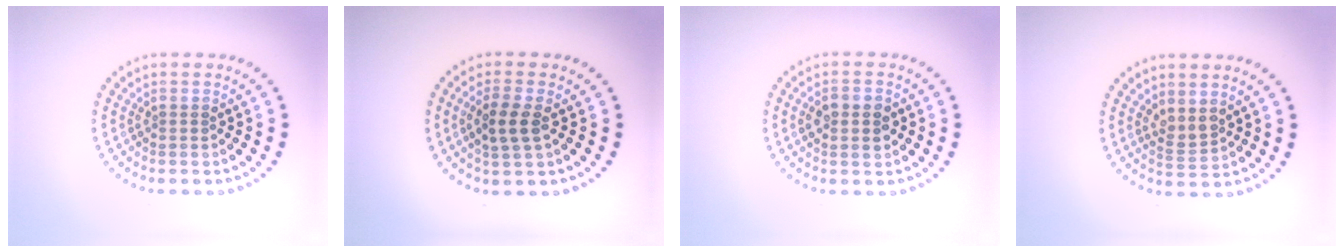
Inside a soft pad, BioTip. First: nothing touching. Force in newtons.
{"total": 2.8, "press": 2.7, "slide": 0.8}
{"total": 2.6, "press": 2.6, "slide": 0.2}
{"total": 1.6, "press": 1.4, "slide": 0.9}